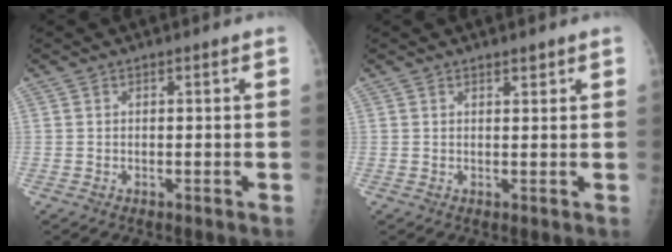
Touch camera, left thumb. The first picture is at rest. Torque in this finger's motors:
{"motor_torque": [-0.43, 0.06, -0.53, -0.16, -0.11]}